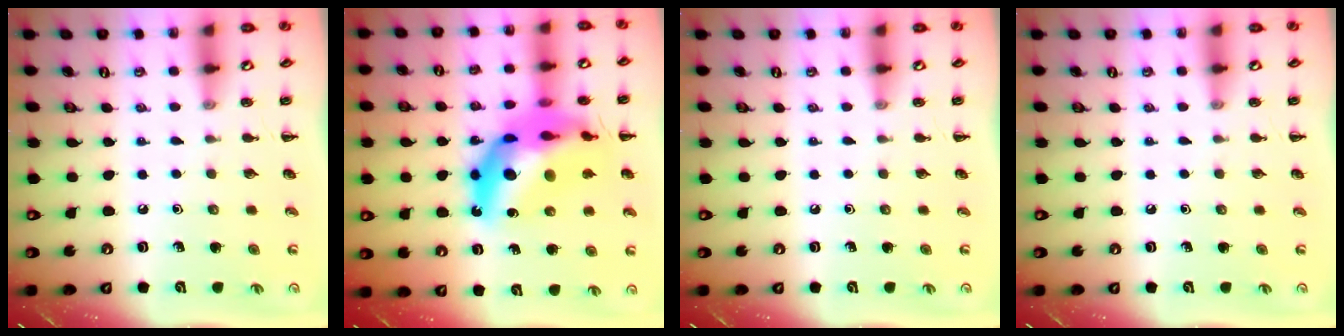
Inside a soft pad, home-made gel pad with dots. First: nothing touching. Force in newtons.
{"total": 22.7, "press": 21.9, "slide": 6.0}
{"total": 0.0}
{"total": 0.0}